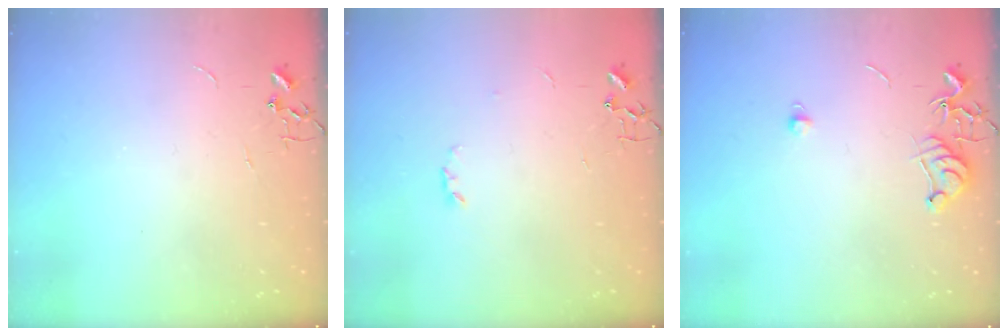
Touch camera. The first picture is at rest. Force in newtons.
{"total": 2.8, "press": 2.7, "slide": 0.5}
{"total": 7.0, "press": 6.9, "slide": 0.7}